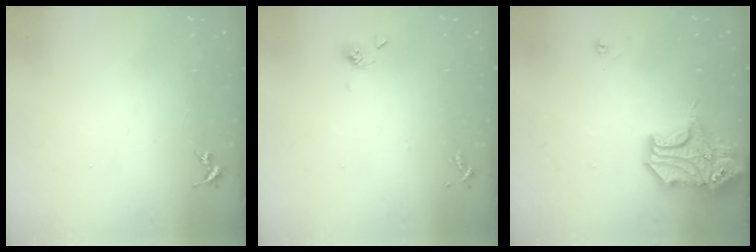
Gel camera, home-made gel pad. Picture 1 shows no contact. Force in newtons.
{"total": 6.1, "press": 5.8, "slide": 2.1}
{"total": 16.0, "press": 15.9, "slide": 2.2}